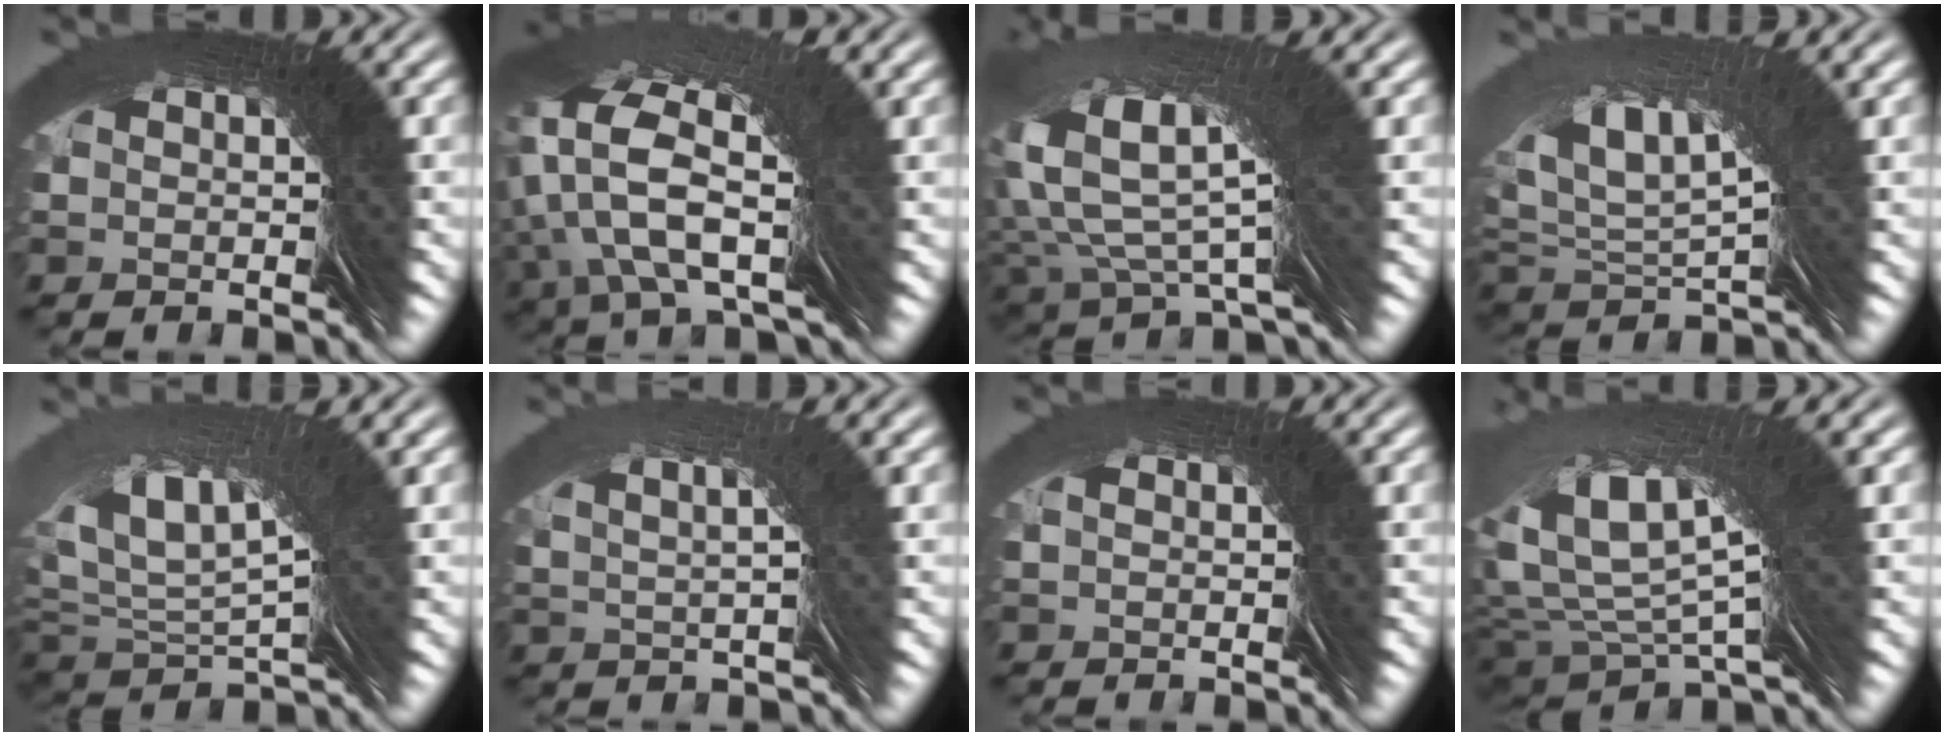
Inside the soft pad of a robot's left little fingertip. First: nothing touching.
{"total": 5.3, "force": [4.2, -2.3, 2.1], "torque": [-0.036, 0.047, 0.054]}
{"total": 6.0, "force": [4.6, -1.2, 3.8], "torque": [-0.060, 0.069, 0.055]}
{"total": 4.1, "force": [2.6, -2.5, 2.0], "torque": [-0.036, 0.033, 0.041]}
{"total": 4.4, "force": [2.8, -2.4, 2.5], "torque": [-0.042, 0.039, 0.044]}
{"total": 7.1, "force": [4.4, -5.3, -1.6], "torque": [0.051, 0.058, 0.060]}
{"total": 0.6, "force": [0.4, -0.3, -0.3], "torque": [0.007, 0.008, 0.005]}
{"total": 7.2, "force": [4.7, 0.1, 5.5], "torque": [-0.106, 0.038, 0.071]}